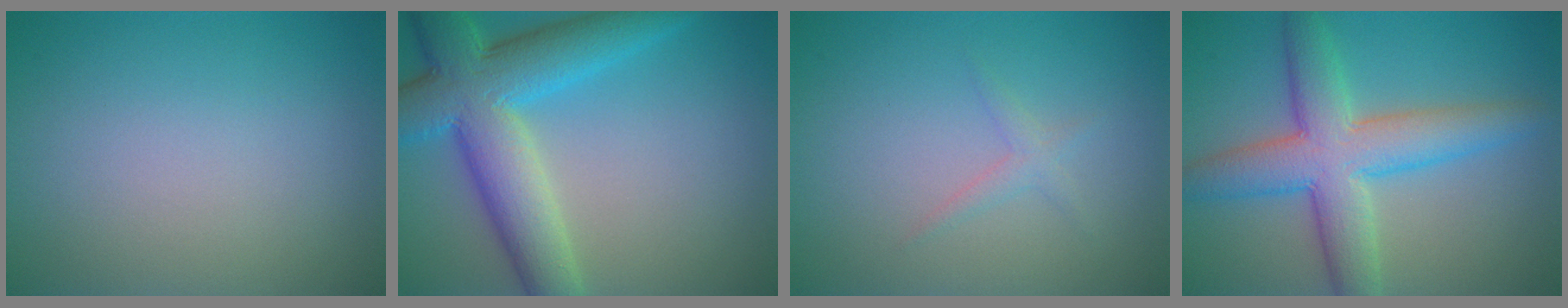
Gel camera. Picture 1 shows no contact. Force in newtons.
{"total": 9.7, "press": 9.7, "slide": 0.7}
{"total": 1.1, "press": 1.1, "slide": 0.0}
{"total": 7.5, "press": 7.5, "slide": 0.2}